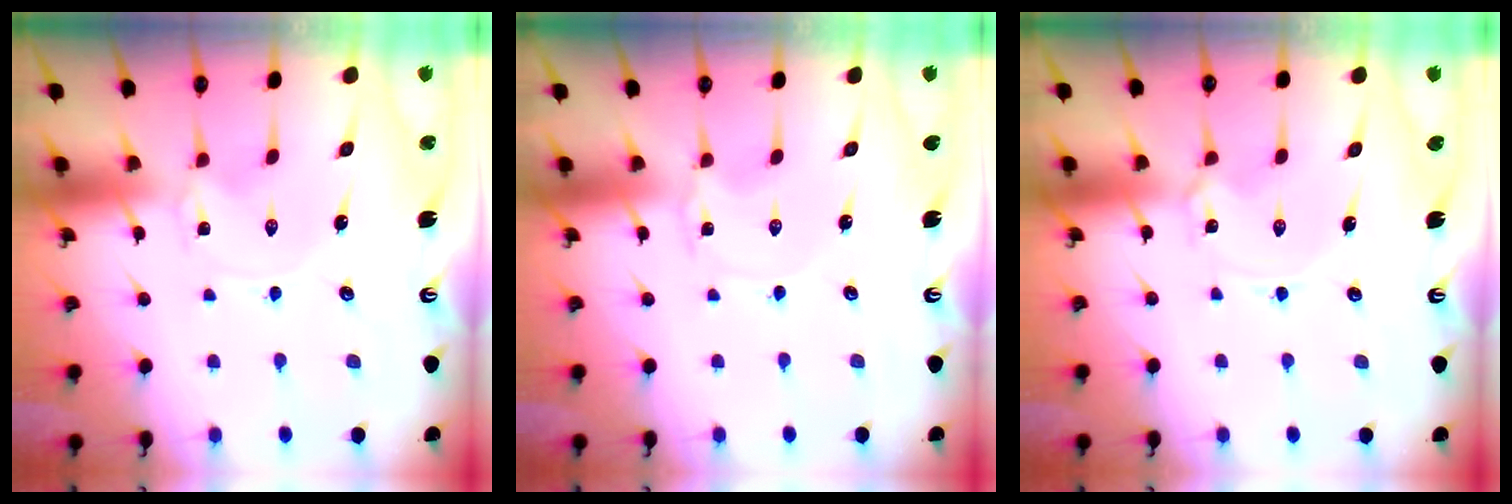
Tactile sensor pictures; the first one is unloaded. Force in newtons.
{"total": 0.6, "press": 0.6, "slide": 0.1}
{"total": 1.5, "press": 1.5, "slide": 0.1}